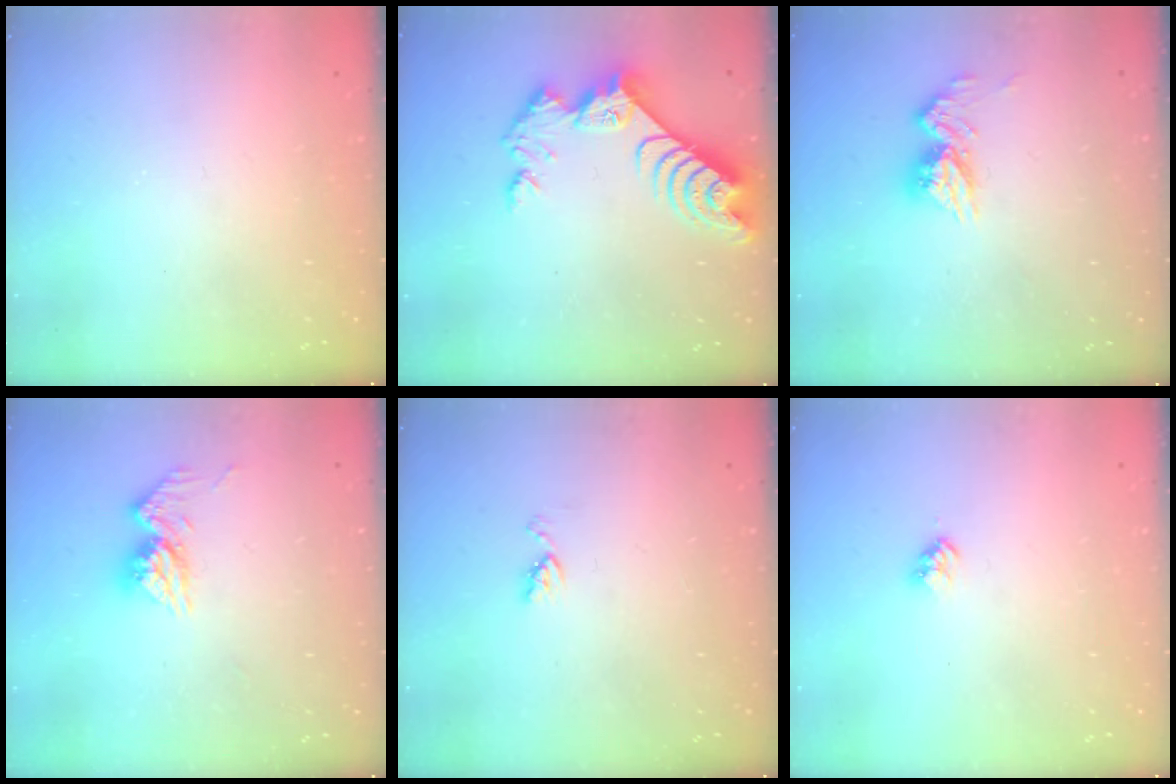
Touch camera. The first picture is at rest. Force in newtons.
{"total": 9.6, "press": 9.5, "slide": 0.9}
{"total": 10.7, "press": 10.7, "slide": 1.0}
{"total": 10.3, "press": 10.3, "slide": 0.9}
{"total": 4.0, "press": 4.0, "slide": 0.6}
{"total": 2.8, "press": 2.8, "slide": 0.4}